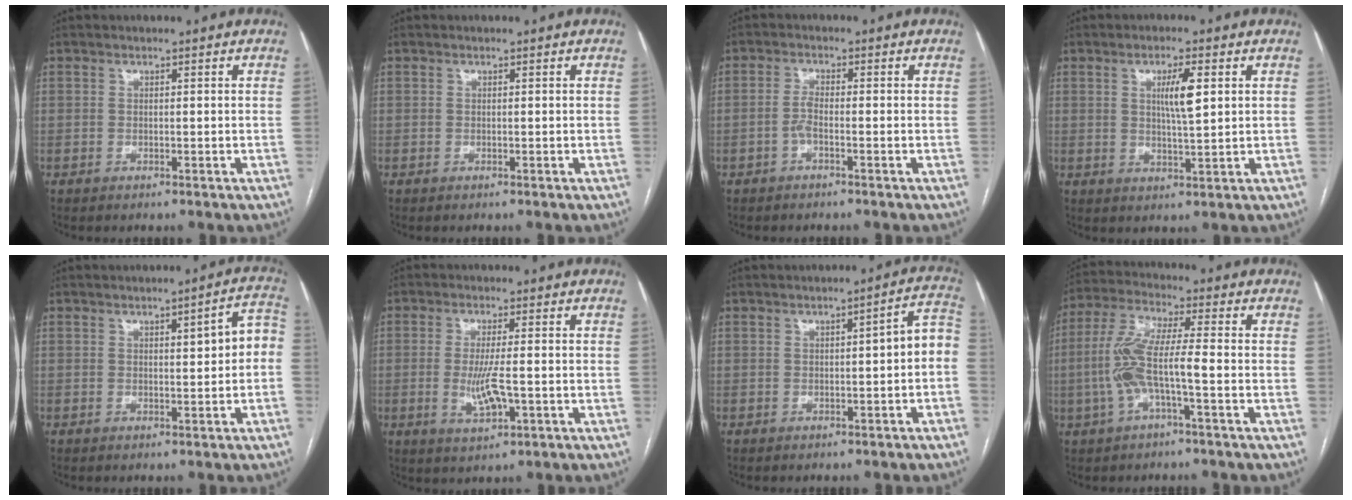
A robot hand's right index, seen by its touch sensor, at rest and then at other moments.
{"total": 0.0}
{"total": 2.1, "force": [-0.9, 0.4, 1.8], "torque": [-0.038, 0.001, -0.020]}
{"total": 5.3, "force": [1.5, 0.6, 5.0], "torque": [-0.088, 0.000, 0.026]}
{"total": 5.1, "force": [0.3, 1.1, 5.0], "torque": [-0.060, 0.022, 0.003]}
{"total": 5.5, "force": [-1.0, 1.1, 5.3], "torque": [-0.112, -0.012, -0.015]}
{"total": 5.5, "force": [-0.4, 0.8, 5.4], "torque": [-0.062, 0.026, -0.007]}
{"total": 9.0, "force": [-1.9, 1.1, 8.7], "torque": [-0.195, 0.019, -0.042]}